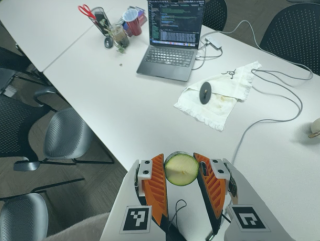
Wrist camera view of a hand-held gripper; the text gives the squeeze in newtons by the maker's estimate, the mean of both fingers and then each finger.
{"total": 10.5, "left": 10.2, "right": 10.8}